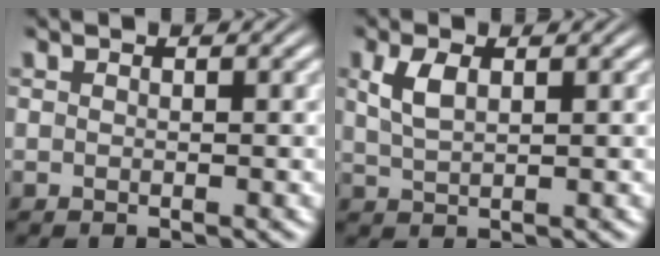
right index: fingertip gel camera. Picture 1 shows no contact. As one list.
[{"total": 2.1, "force": [0.8, 0.8, 1.8], "torque": [-0.040, -0.005, 0.023]}]